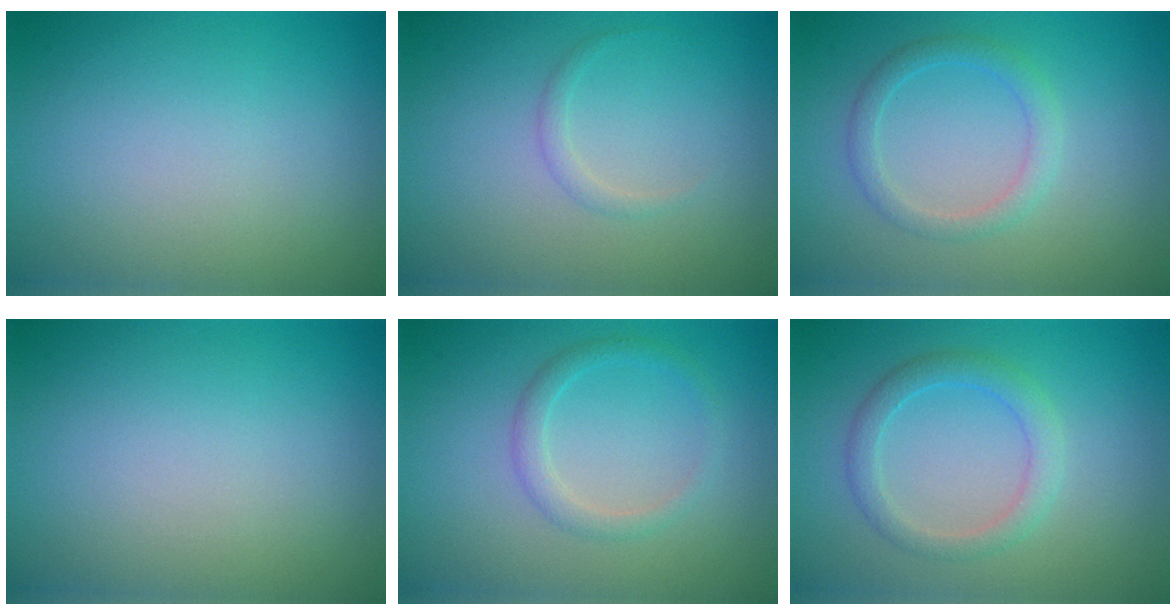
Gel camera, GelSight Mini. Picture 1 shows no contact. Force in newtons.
{"total": 0.8, "press": 0.8, "slide": 0.1}
{"total": 2.0, "press": 2.0, "slide": 0.1}
{"total": 0.0}
{"total": 1.7, "press": 1.7, "slide": 0.1}
{"total": 2.5, "press": 2.5, "slide": 0.1}